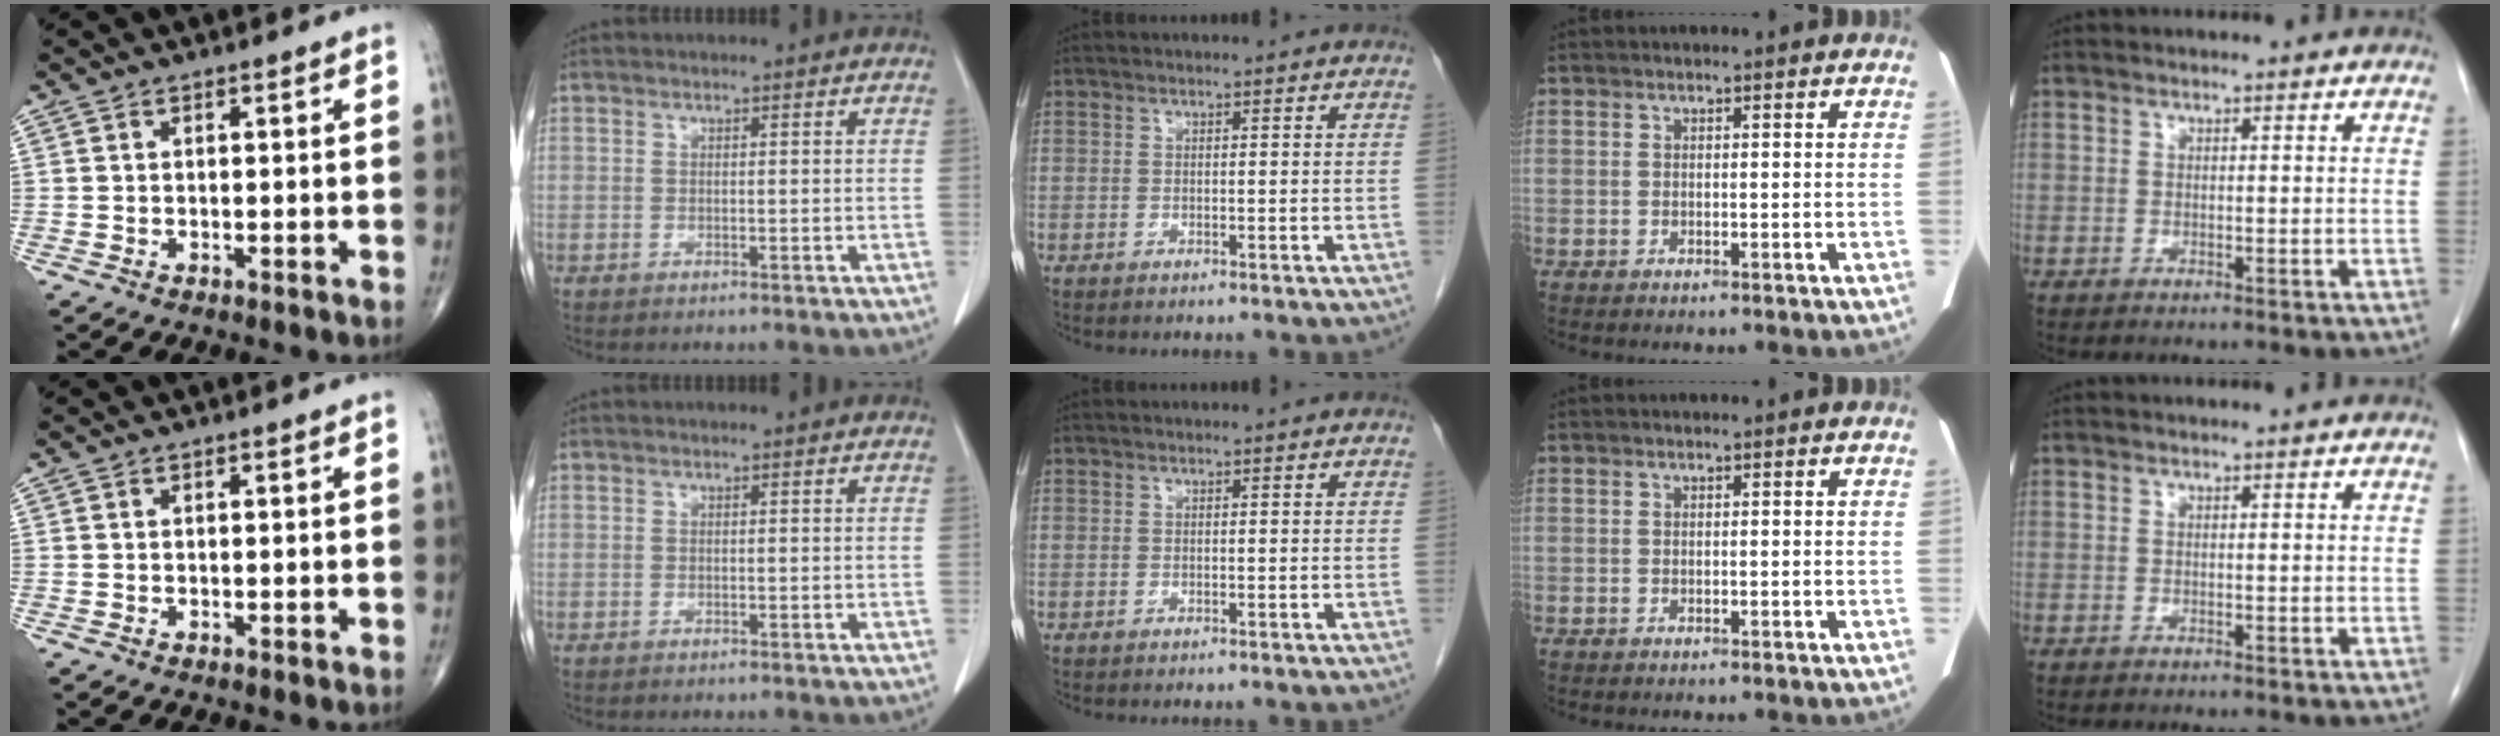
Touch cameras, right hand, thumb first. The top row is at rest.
{}